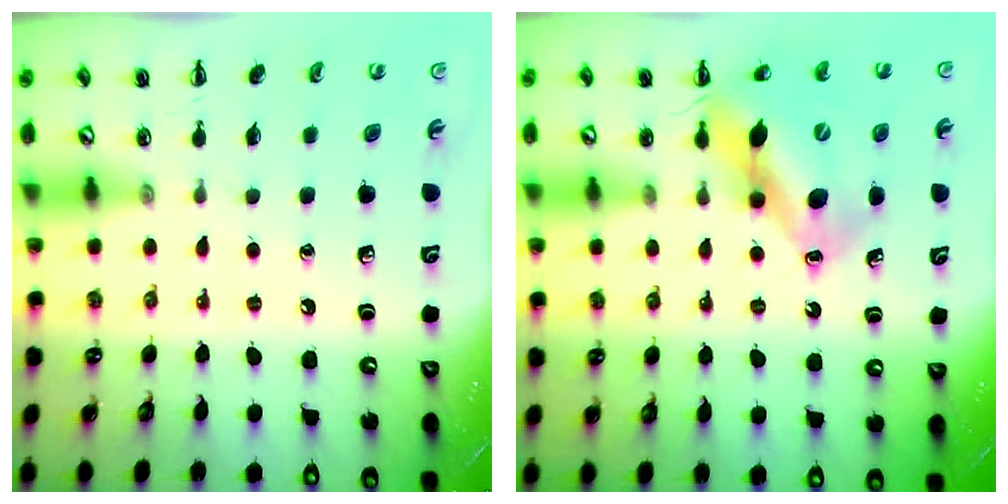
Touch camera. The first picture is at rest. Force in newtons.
{"total": 12.8, "press": 12.4, "slide": 3.2}